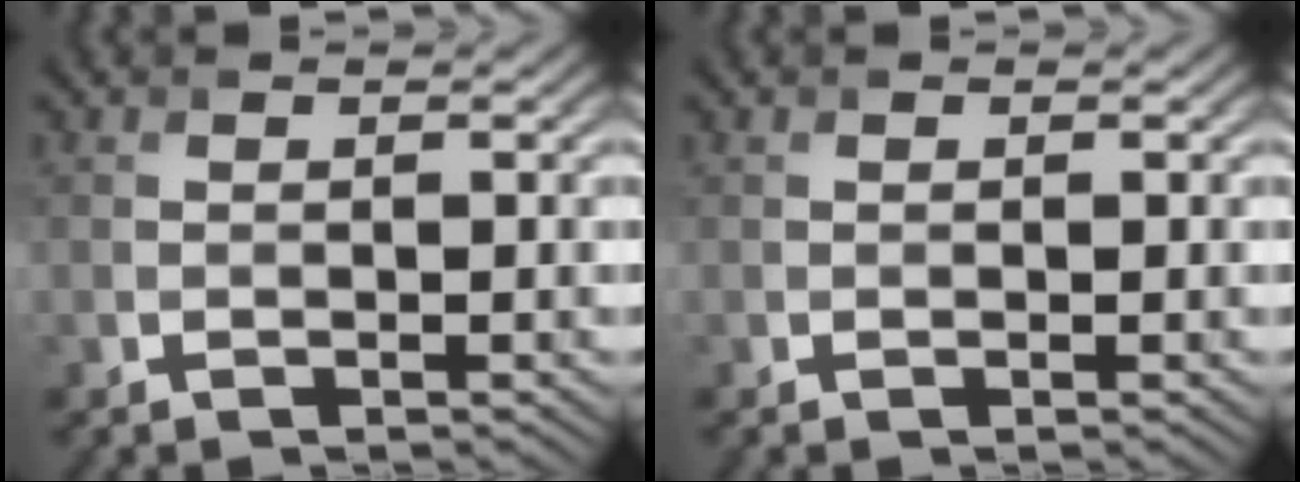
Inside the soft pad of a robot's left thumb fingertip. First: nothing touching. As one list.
[{"total": 0.0}]